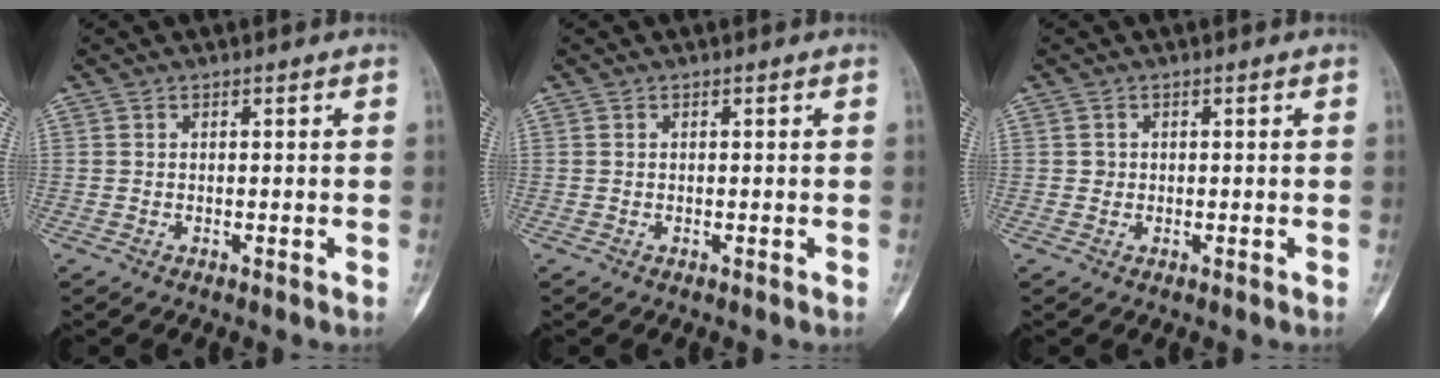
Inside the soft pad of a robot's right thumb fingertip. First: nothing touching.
{"total": 0.0}
{"total": 0.9, "force": [0.0, 0.9, 0.1], "torque": [0.004, 0.003, 0.000]}